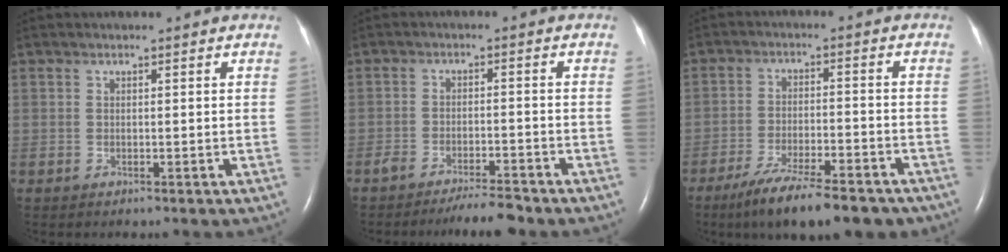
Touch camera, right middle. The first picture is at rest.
{"total": 4.9, "force": [-4.4, 0.4, 2.2], "torque": [-0.034, -0.010, -0.074]}
{"total": 14.4, "force": [-11.1, 3.3, 8.5], "torque": [-0.125, -0.013, -0.172]}